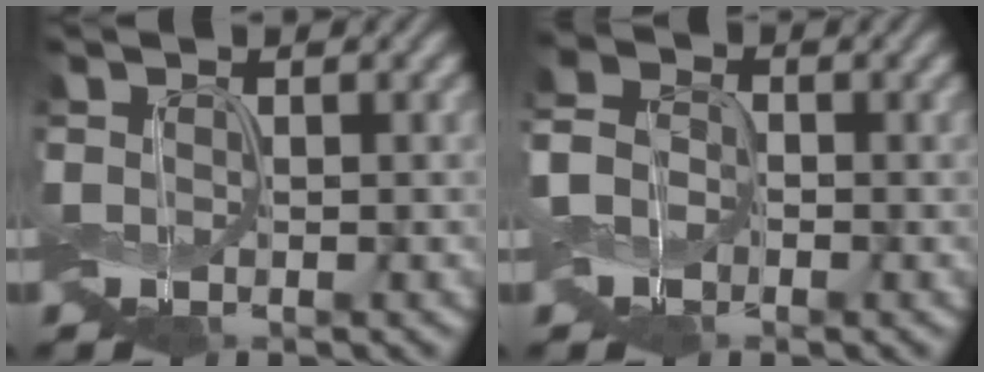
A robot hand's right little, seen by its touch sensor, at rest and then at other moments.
{"total": 3.8, "force": [-1.3, 3.0, 1.9], "torque": [-0.054, 0.004, -0.033]}